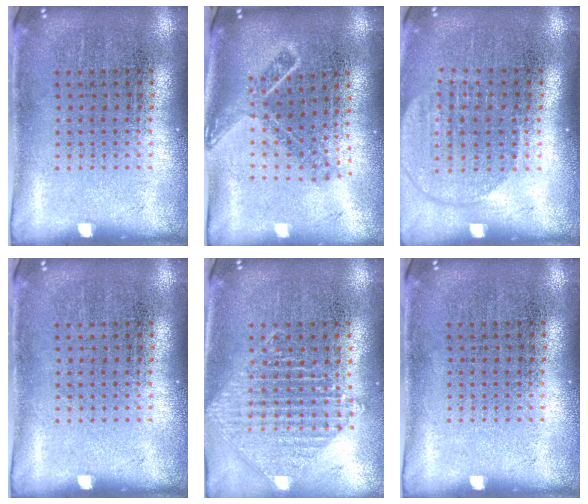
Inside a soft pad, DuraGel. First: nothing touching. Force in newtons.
{"total": 1.8, "press": 1.3, "slide": 1.2}
{"total": 1.8, "press": 1.5, "slide": 0.9}
{"total": 0.0}
{"total": 1.0, "press": 1.0, "slide": 0.1}
{"total": 0.0}